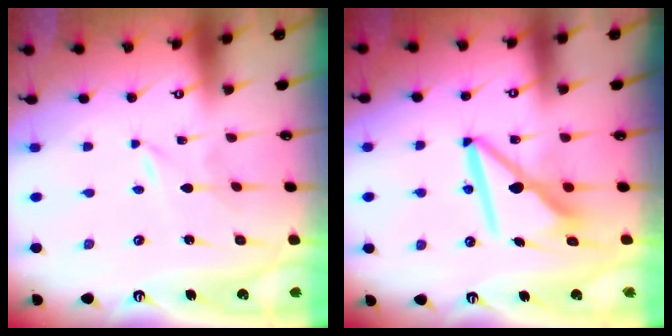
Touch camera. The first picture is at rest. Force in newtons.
{"total": 11.3, "press": 11.2, "slide": 1.3}